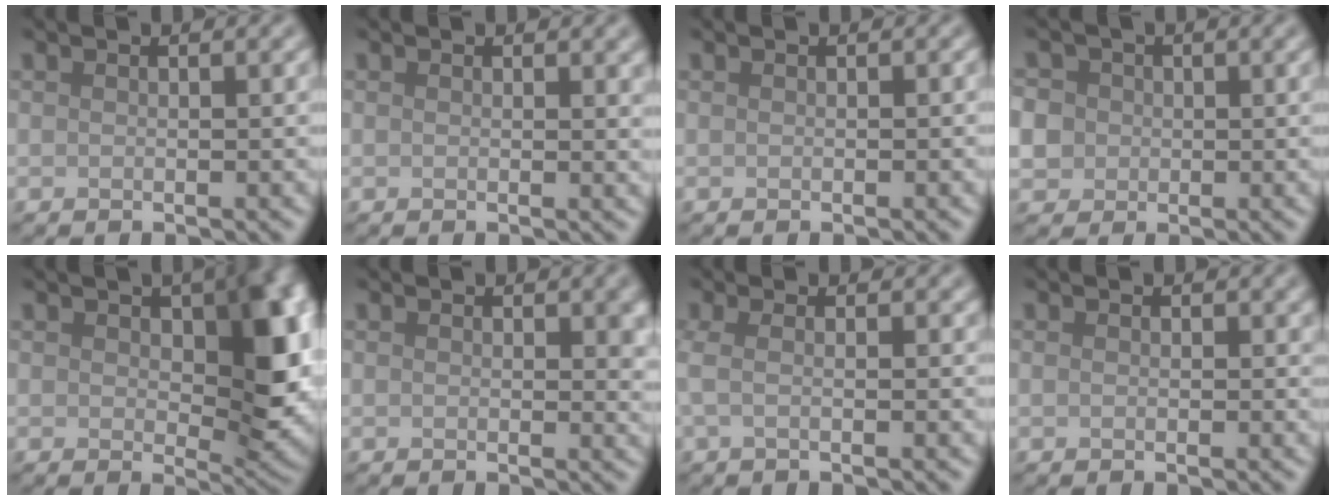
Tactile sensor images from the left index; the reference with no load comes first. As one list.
[{"total": 0.8, "force": [0.4, 0.1, 0.6], "torque": [-0.007, 0.001, 0.006]}, {"total": 0.0}, {"total": 5.1, "force": [-0.1, 4.8, 1.8], "torque": [-0.044, 0.027, -0.025]}, {"total": 9.1, "force": [1.4, 4.8, 7.6], "torque": [-0.104, -0.003, 0.027]}, {"total": 2.0, "force": [0.6, 1.0, 1.7], "torque": [-0.013, 0.000, 0.007]}, {"total": 1.7, "force": [0.1, 0.4, 1.6], "torque": [-0.033, 0.002, -0.005]}, {"total": 0.8, "force": [0.2, 0.5, 0.5], "torque": [-0.008, -0.002, 0.003]}]